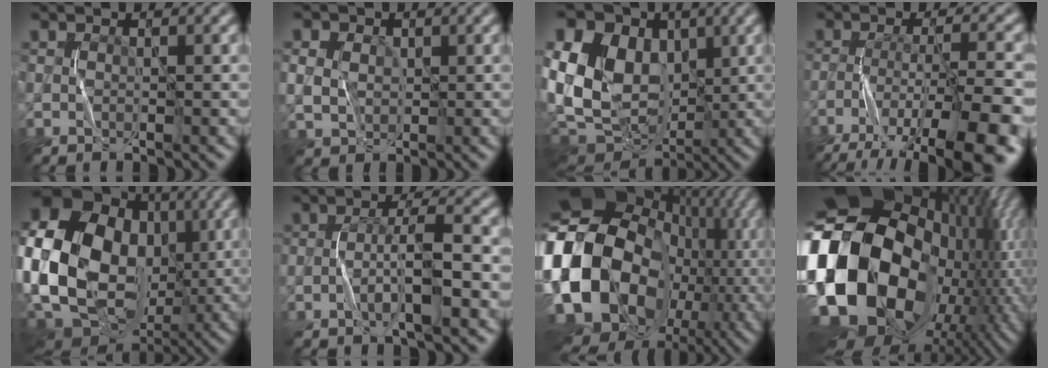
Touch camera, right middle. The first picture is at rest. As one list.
[{"total": 4.6, "force": [1.5, 3.7, 2.3], "torque": [-0.049, 0.024, 0.008]}, {"total": 17.4, "force": [2.4, 13.4, 10.8], "torque": [-0.234, 0.039, 0.028]}, {"total": 10.4, "force": [-6.5, 2.1, 7.8], "torque": [-0.126, -0.015, -0.100]}, {"total": 21.7, "force": [0.7, 17.6, 12.7], "torque": [-0.267, 0.011, -0.016]}, {"total": 3.1, "force": [-1.5, 0.2, 2.7], "torque": [-0.048, 0.010, -0.033]}, {"total": 20.7, "force": [-2.7, 16.5, 12.2], "torque": [-0.255, 0.005, -0.051]}, {"total": 21.3, "force": [-3.2, 15.3, 14.5], "torque": [-0.299, -0.006, -0.047]}]